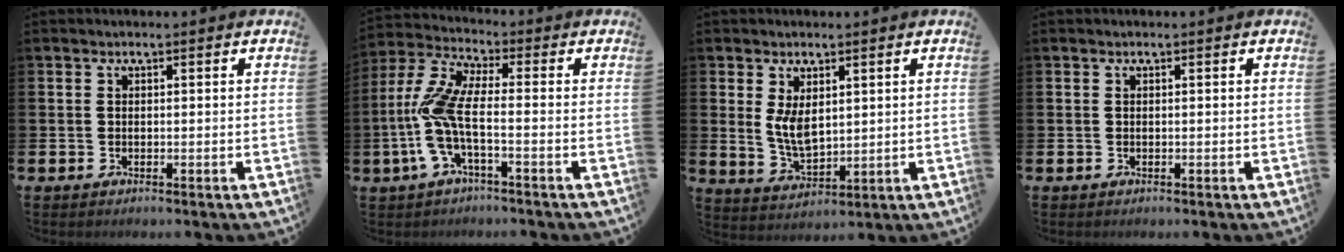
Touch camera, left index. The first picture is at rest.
{"total": 7.6, "force": [-1.3, 2.3, 7.2], "torque": [-0.171, -0.019, -0.030]}
{"total": 4.9, "force": [2.1, 2.4, 3.8], "torque": [-0.061, -0.014, 0.036]}
{"total": 0.0}